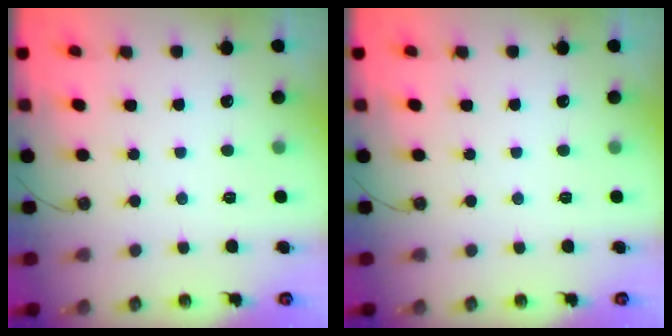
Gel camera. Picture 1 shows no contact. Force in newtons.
{"total": 0.0}